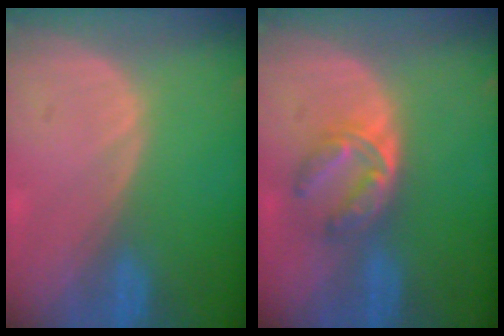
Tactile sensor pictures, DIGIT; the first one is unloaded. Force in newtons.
{"total": 5.4, "press": 5.2, "slide": 1.4}